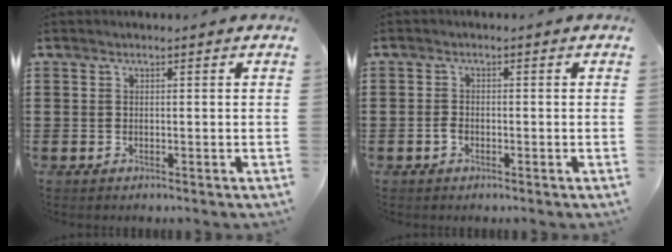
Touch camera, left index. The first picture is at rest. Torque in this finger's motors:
{"motor_torque": [0.31, 0.29, 0.13, 0.00]}